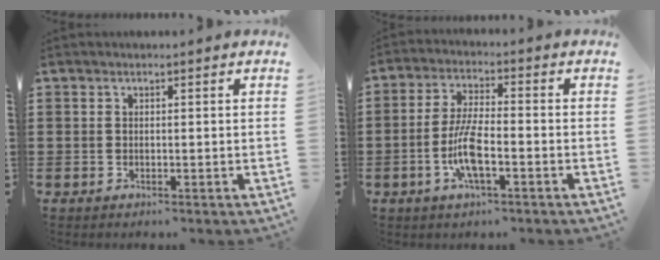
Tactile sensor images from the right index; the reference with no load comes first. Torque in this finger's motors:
{"motor_torque": [2.14, 0.00, 0.78, 0.21]}